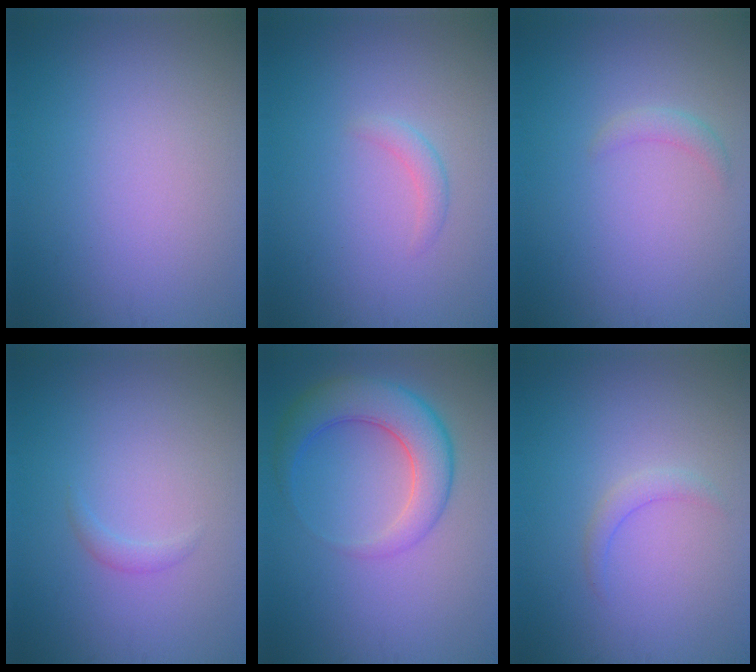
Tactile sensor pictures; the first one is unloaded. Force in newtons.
{"total": 1.2, "press": 1.2, "slide": 0.0}
{"total": 1.1, "press": 1.1, "slide": 0.0}
{"total": 0.8, "press": 0.8, "slide": 0.1}
{"total": 5.7, "press": 5.7, "slide": 0.2}
{"total": 1.2, "press": 1.2, "slide": 0.1}